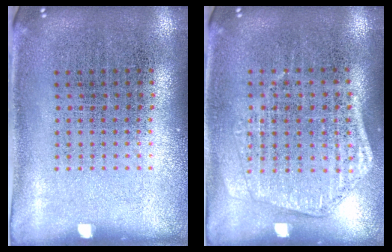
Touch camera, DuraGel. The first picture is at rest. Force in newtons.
{"total": 1.4, "press": 1.3, "slide": 0.5}